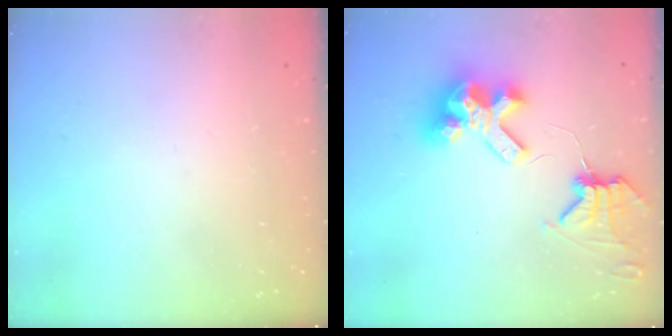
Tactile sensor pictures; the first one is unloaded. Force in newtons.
{"total": 10.3, "press": 10.2, "slide": 1.4}